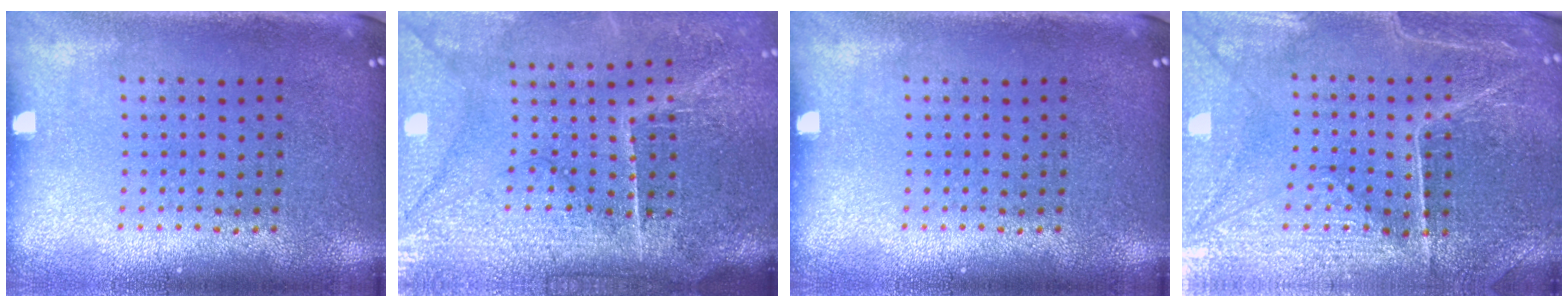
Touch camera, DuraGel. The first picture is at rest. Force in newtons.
{"total": 4.7, "press": 4.0, "slide": 2.5}
{"total": 0.0}
{"total": 3.4, "press": 3.4, "slide": 0.4}